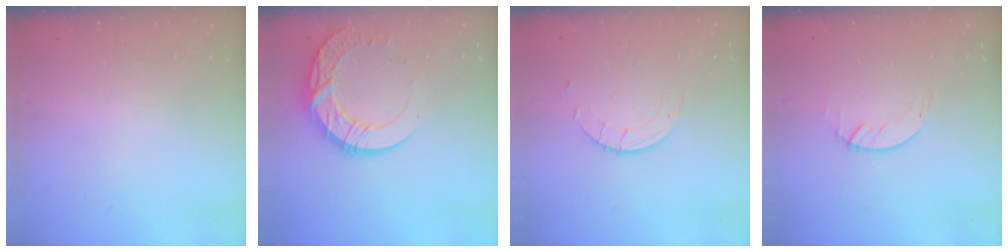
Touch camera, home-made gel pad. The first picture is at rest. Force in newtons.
{"total": 14.4, "press": 14.4, "slide": 1.4}
{"total": 2.7, "press": 2.7, "slide": 0.3}
{"total": 1.4, "press": 1.4, "slide": 0.2}